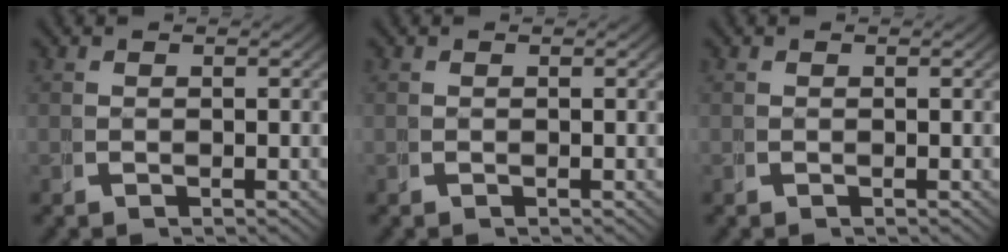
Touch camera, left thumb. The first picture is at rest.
{"total": 0.0}
{"total": 0.0}